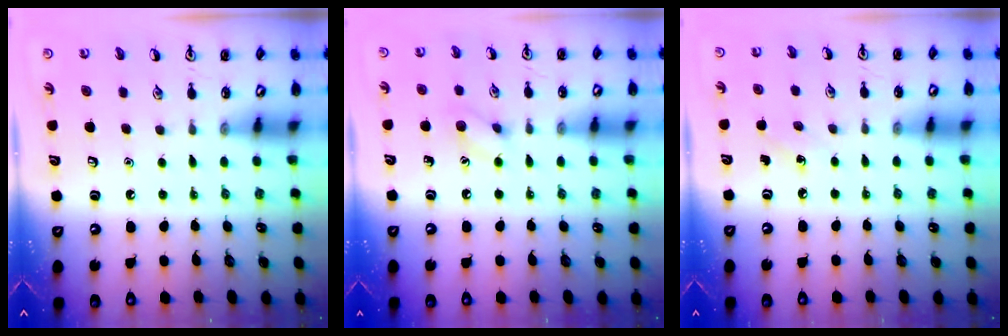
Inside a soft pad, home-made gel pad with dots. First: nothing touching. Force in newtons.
{"total": 6.1, "press": 6.0, "slide": 1.0}
{"total": 3.6, "press": 3.4, "slide": 1.3}